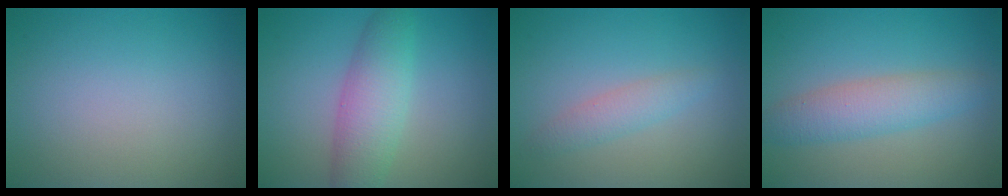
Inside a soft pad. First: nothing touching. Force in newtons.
{"total": 4.6, "press": 4.6, "slide": 0.1}
{"total": 1.8, "press": 1.8, "slide": 0.0}
{"total": 3.8, "press": 3.8, "slide": 0.0}